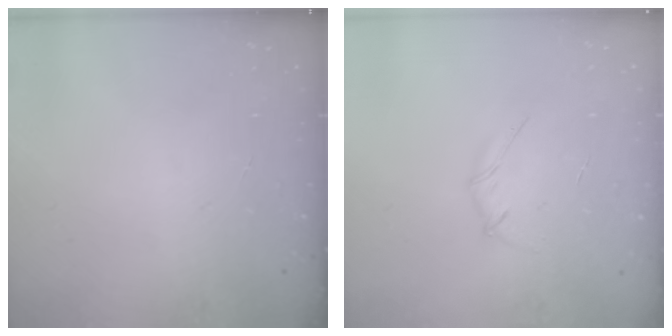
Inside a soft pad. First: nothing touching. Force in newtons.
{"total": 3.3, "press": 3.2, "slide": 0.9}